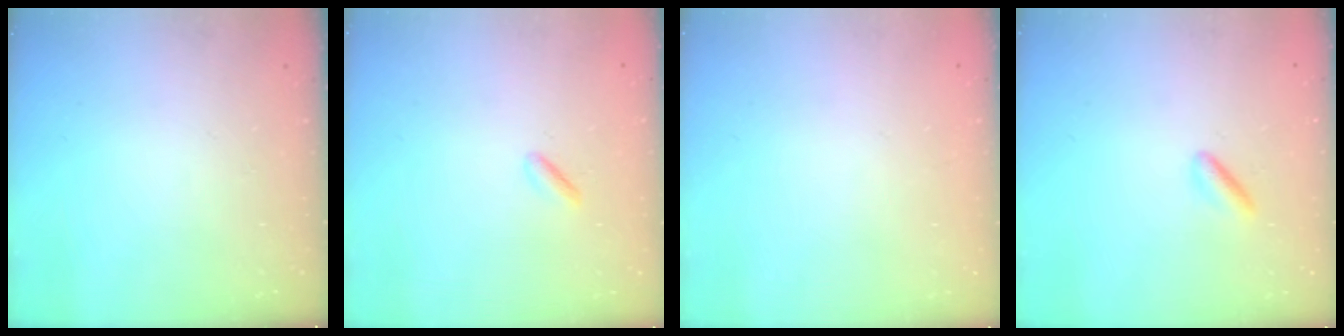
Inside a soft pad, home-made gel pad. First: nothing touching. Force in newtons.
{"total": 1.5, "press": 1.3, "slide": 0.7}
{"total": 2.1, "press": 2.1, "slide": 0.1}
{"total": 3.5, "press": 3.4, "slide": 0.8}